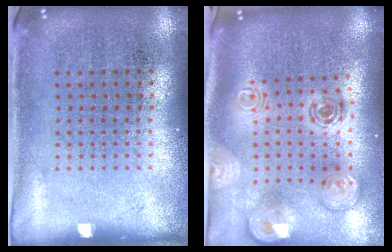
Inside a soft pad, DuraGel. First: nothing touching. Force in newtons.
{"total": 2.3, "press": 1.8, "slide": 1.5}